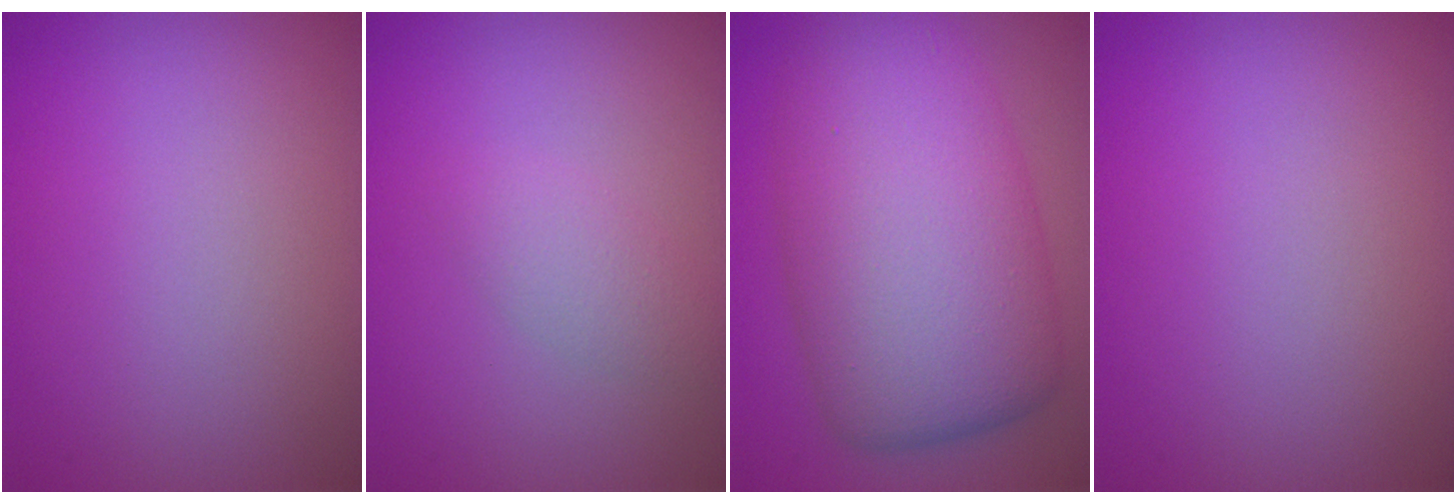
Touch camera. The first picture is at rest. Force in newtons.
{"total": 1.8, "press": 1.8, "slide": 0.0}
{"total": 12.2, "press": 12.2, "slide": 0.2}
{"total": 0.0}